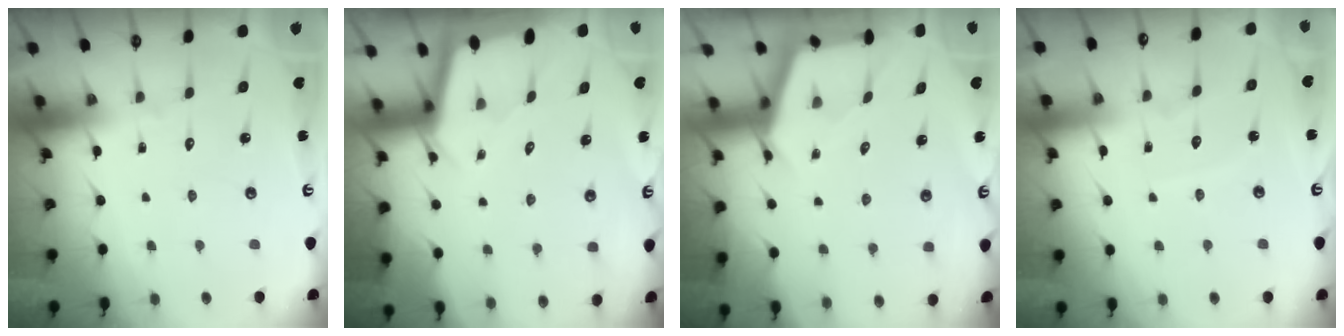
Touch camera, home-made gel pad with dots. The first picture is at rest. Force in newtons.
{"total": 2.0, "press": 2.0, "slide": 0.1}
{"total": 2.6, "press": 2.6, "slide": 0.3}
{"total": 4.0, "press": 3.9, "slide": 0.4}